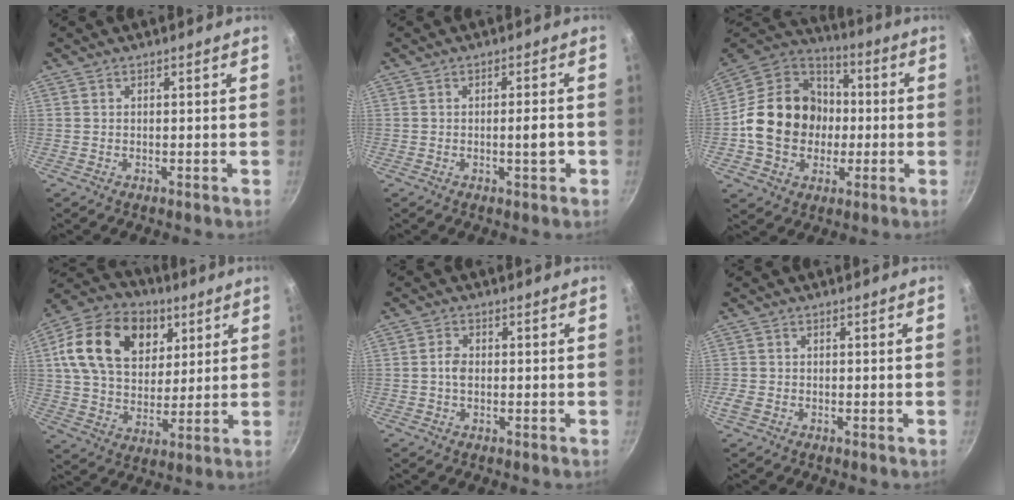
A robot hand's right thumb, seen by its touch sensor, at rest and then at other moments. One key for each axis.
{"total": 3.5, "fx": -0.9, "fy": 0.6, "fz": 3.4, "tx": -0.045, "ty": 0.007, "tz": -0.012}
{"total": 20.0, "fx": -1.5, "fy": 16.5, "fz": 11.3, "tx": -0.167, "ty": 0.039, "tz": -0.031}
{"total": 21.2, "fx": 7.4, "fy": 15.0, "fz": 13.1, "tx": -0.209, "ty": -0.003, "tz": 0.120}
{"total": 2.6, "fx": -0.2, "fy": 1.8, "fz": 1.9, "tx": -0.031, "ty": 0.007, "tz": -0.006}
{"total": 2.1, "fx": -0.9, "fy": 1.5, "fz": 1.1, "tx": -0.025, "ty": 0.002, "tz": -0.019}